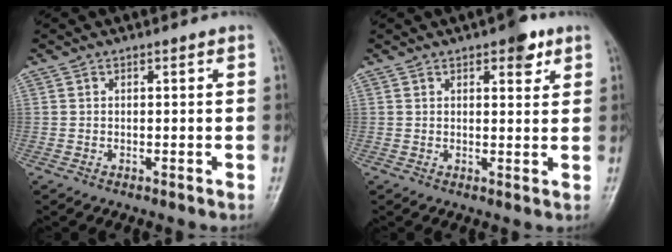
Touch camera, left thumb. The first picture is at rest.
{"total": 4.6, "force": [2.7, 2.0, 3.2], "torque": [-0.027, -0.010, 0.032]}